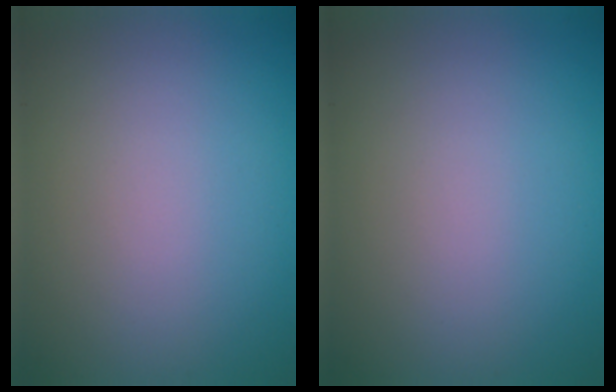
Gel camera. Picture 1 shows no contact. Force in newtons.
{"total": 0.0}